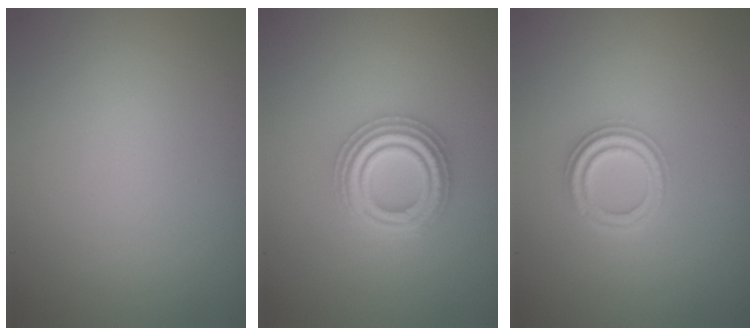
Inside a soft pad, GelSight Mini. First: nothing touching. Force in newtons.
{"total": 4.0, "press": 4.0, "slide": 0.8}
{"total": 2.4, "press": 2.3, "slide": 0.4}